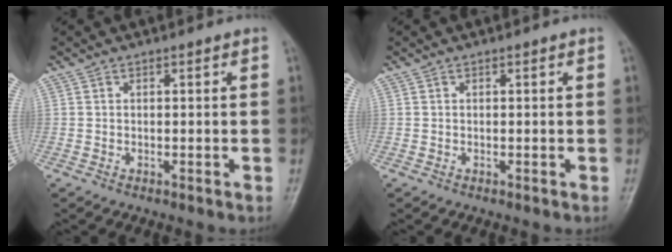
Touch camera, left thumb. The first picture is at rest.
{"total": 0.0}